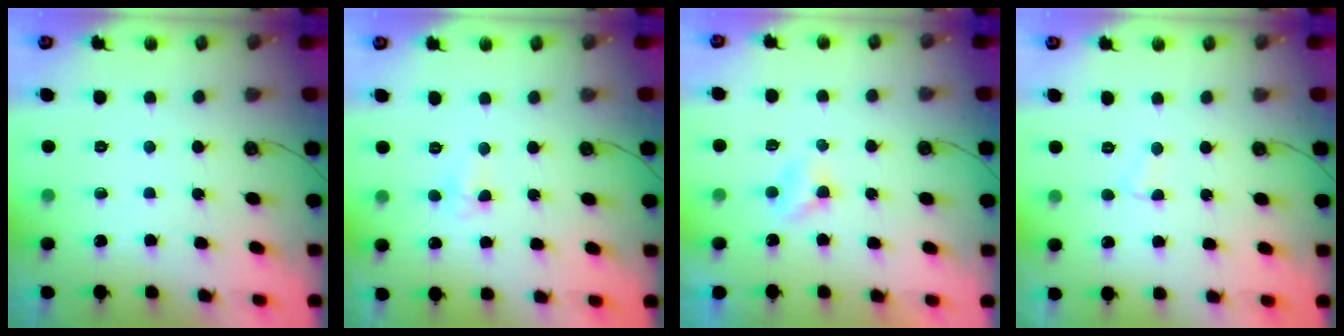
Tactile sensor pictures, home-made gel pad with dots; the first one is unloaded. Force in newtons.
{"total": 3.0, "press": 2.9, "slide": 0.7}
{"total": 2.8, "press": 2.7, "slide": 0.4}
{"total": 2.6, "press": 2.5, "slide": 0.5}